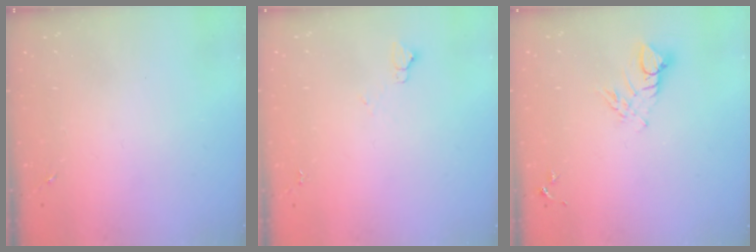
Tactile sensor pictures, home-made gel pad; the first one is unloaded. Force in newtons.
{"total": 3.6, "press": 3.6, "slide": 0.5}
{"total": 6.5, "press": 6.5, "slide": 0.3}